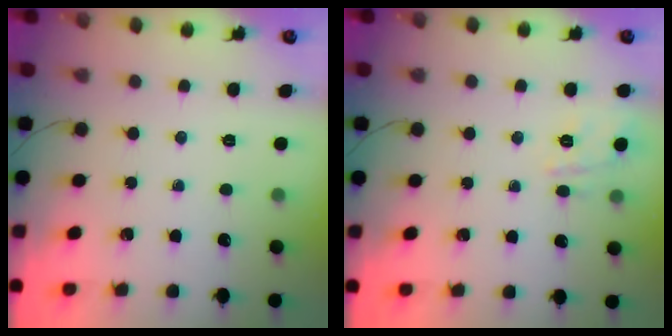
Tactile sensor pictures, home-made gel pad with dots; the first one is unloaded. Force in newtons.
{"total": 2.9, "press": 2.7, "slide": 1.2}